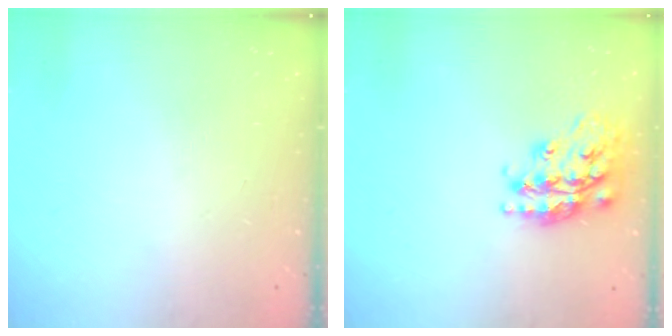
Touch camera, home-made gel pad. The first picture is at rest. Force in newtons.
{"total": 20.0, "press": 19.9, "slide": 1.3}